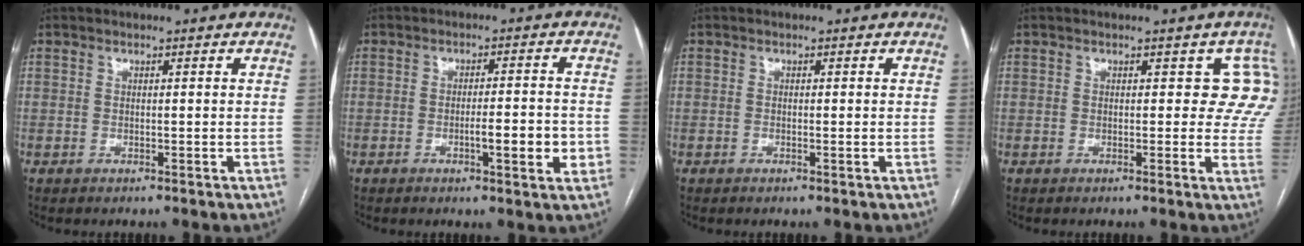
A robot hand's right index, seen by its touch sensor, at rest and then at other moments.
{"total": 5.9, "force": [-1.6, 0.9, 5.6], "torque": [-0.081, 0.000, -0.019]}
{"total": 0.0}
{"total": 5.8, "force": [1.9, 3.7, 4.1], "torque": [-0.013, 0.006, 0.007]}